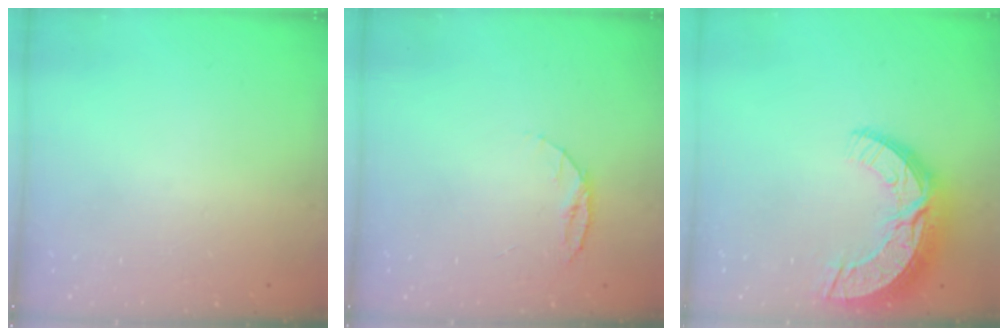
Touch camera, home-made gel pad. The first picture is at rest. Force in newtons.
{"total": 5.4, "press": 5.3, "slide": 0.6}
{"total": 15.2, "press": 15.2, "slide": 1.0}